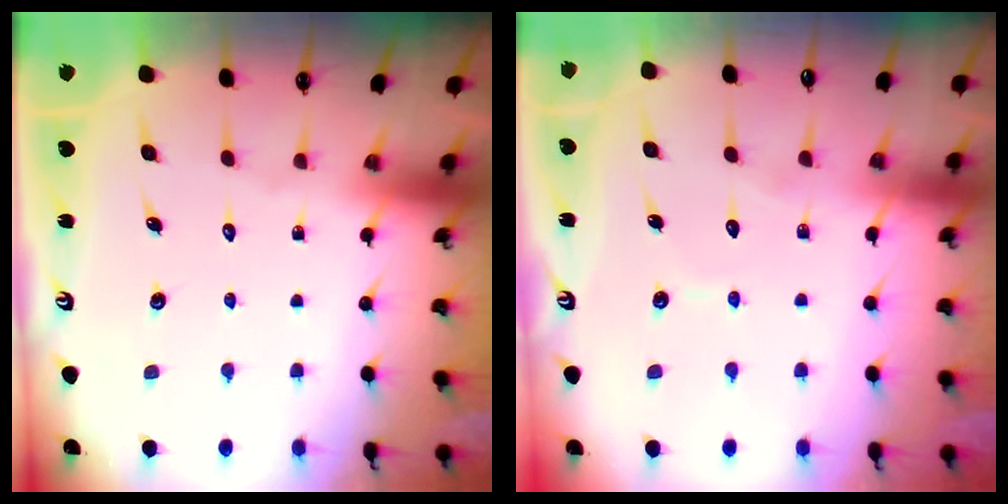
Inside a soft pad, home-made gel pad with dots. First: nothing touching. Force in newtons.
{"total": 4.5, "press": 4.5, "slide": 0.2}